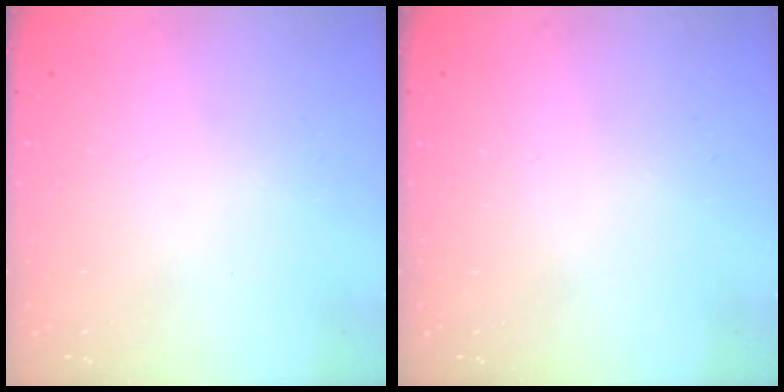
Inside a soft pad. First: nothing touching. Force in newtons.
{"total": 0.0}